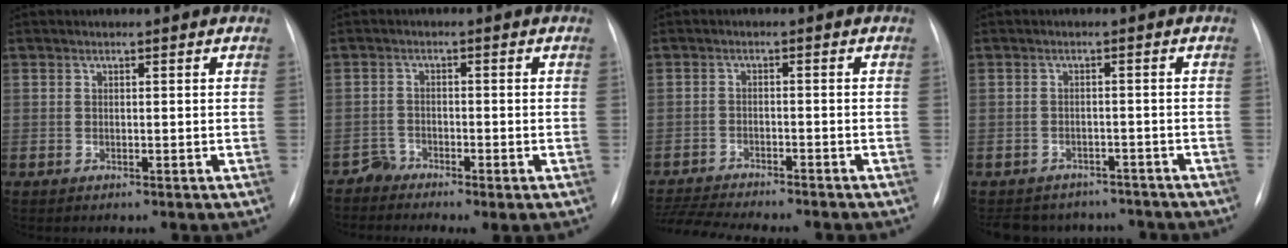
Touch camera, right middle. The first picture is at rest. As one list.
[{"total": 1.9, "force": [-1.9, 0.3, 0.3], "torque": [-0.004, -0.006, -0.034]}, {"total": 12.4, "force": [-11.3, 1.1, 5.0], "torque": [-0.081, -0.007, -0.169]}, {"total": 10.1, "force": [-9.1, 4.3, 1.5], "torque": [-0.025, 0.015, -0.107]}]